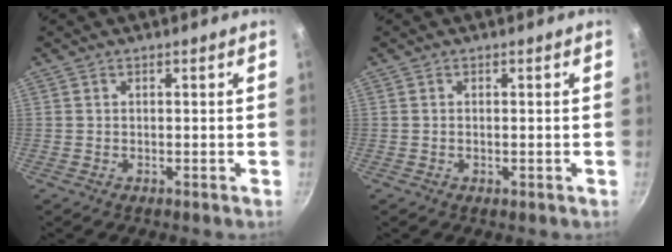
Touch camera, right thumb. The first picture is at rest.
{"total": 0.6, "force": [-0.2, 0.3, 0.5], "torque": [-0.007, 0.001, -0.003]}